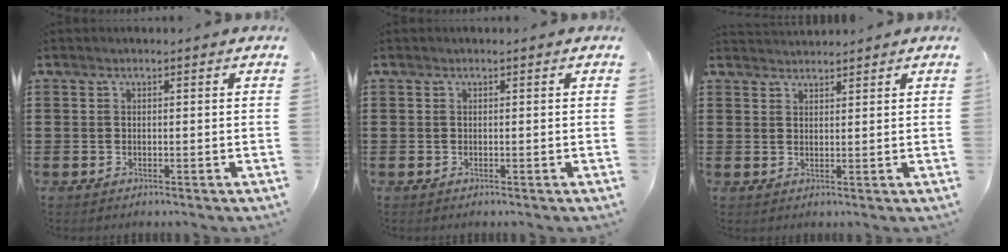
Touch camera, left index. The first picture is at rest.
{"total": 0.0}
{"total": 1.7, "force": [1.7, 0.1, -0.1], "torque": [-0.002, -0.002, 0.033]}